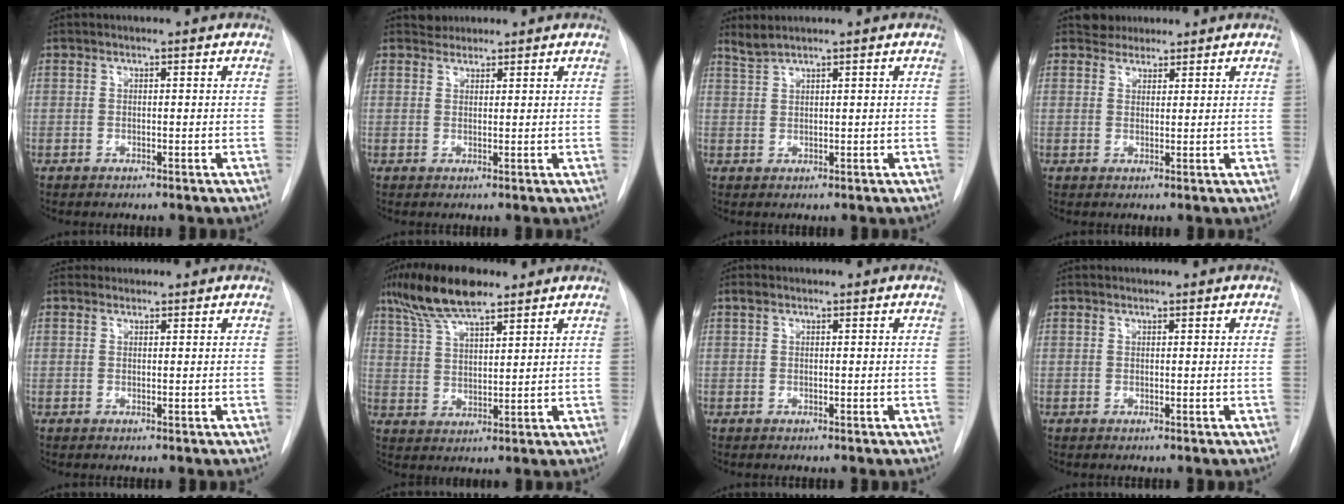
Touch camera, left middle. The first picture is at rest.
{"total": 1.7, "force": [1.5, 0.8, -0.3], "torque": [0.009, 0.005, 0.020]}
{"total": 1.9, "force": [1.7, -0.3, 0.6], "torque": [-0.017, 0.011, 0.040]}
{"total": 2.6, "force": [2.2, 1.3, -0.2], "torque": [0.007, 0.009, 0.033]}
{"total": 1.0, "force": [0.8, 0.6, -0.2], "torque": [0.004, 0.008, 0.010]}
{"total": 10.8, "force": [7.9, 2.6, 6.9], "torque": [-0.136, 0.015, 0.147]}
{"total": 0.8, "force": [0.5, 0.4, 0.5], "torque": [-0.014, 0.015, 0.008]}
{"total": 0.0}